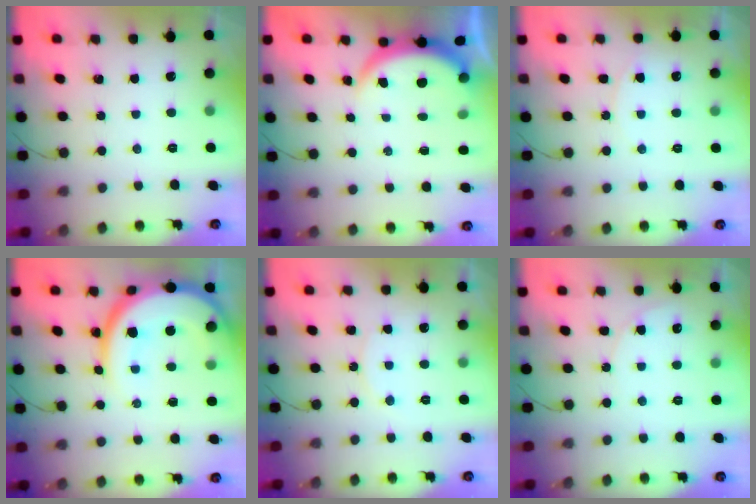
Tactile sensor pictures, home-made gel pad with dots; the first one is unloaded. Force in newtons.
{"total": 3.8, "press": 3.8, "slide": 0.2}
{"total": 4.8, "press": 4.8, "slide": 0.7}
{"total": 17.4, "press": 17.4, "slide": 1.0}
{"total": 5.7, "press": 5.7, "slide": 0.7}
{"total": 6.7, "press": 6.7, "slide": 0.4}